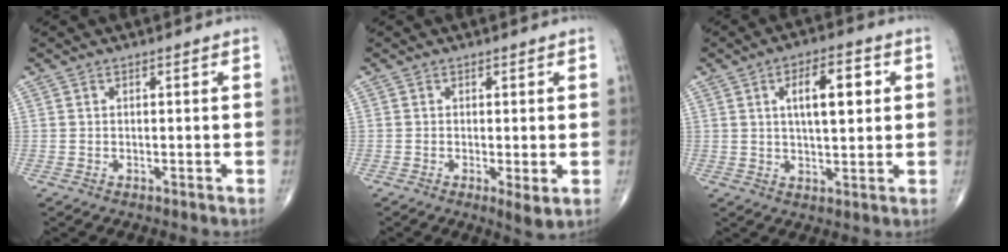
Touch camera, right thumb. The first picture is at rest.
{"total": 3.1, "force": [-0.4, 0.8, 2.9], "torque": [-0.049, -0.012, -0.010]}
{"total": 9.5, "force": [2.5, 3.8, 8.3], "torque": [-0.114, -0.002, 0.039]}